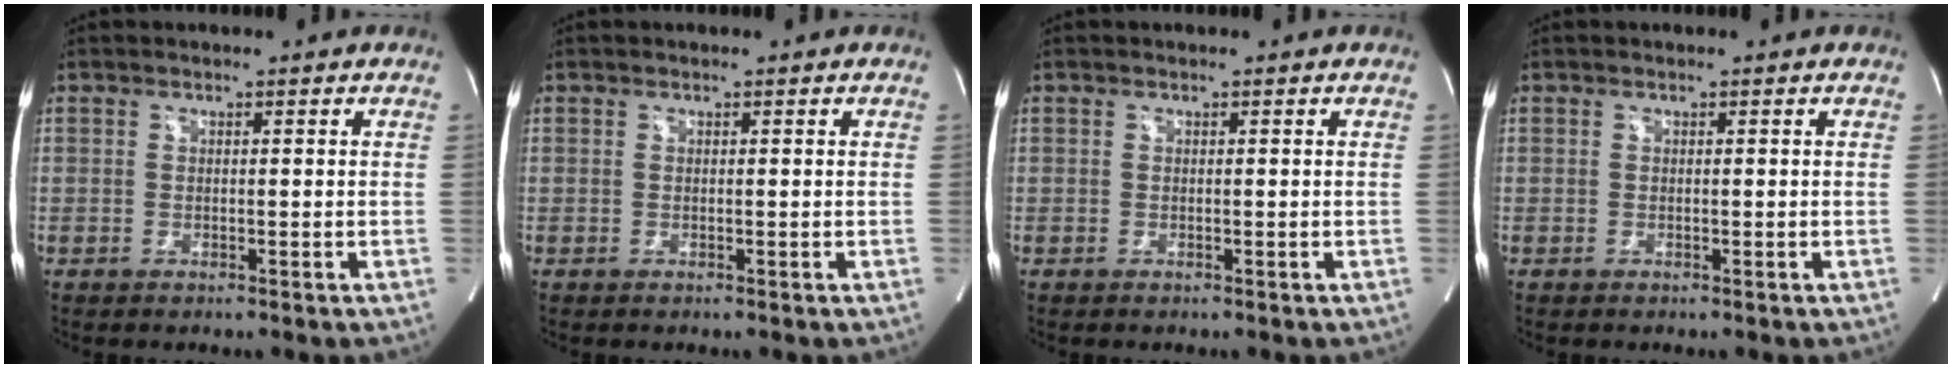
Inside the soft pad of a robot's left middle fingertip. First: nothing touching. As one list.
[{"total": 0.0}, {"total": 0.0}, {"total": 0.0}]